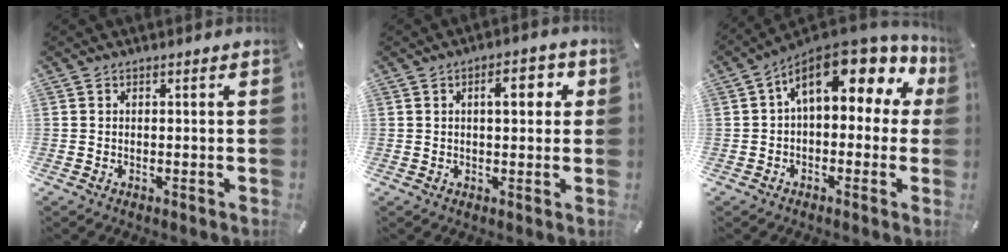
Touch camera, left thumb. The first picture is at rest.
{"total": 6.1, "force": [1.6, 2.8, 5.1], "torque": [-0.066, -0.003, 0.016]}
{"total": 13.7, "force": [6.5, 6.8, 10.0], "torque": [-0.155, -0.042, 0.112]}